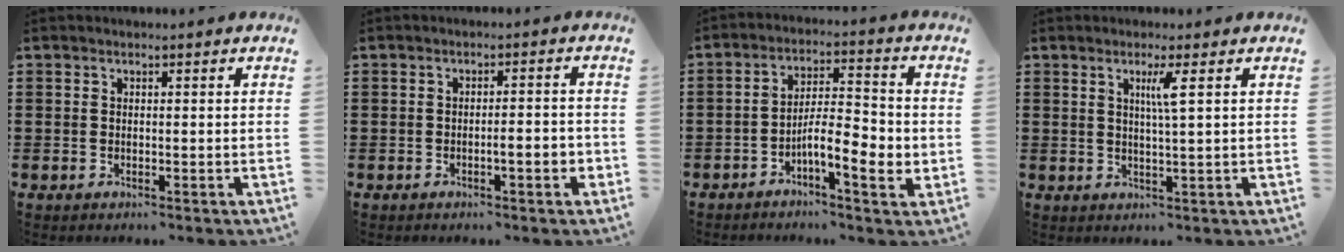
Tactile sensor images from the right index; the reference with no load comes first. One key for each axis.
{"total": 3.1, "fx": -1.1, "fy": 0.4, "fz": 2.8, "tx": -0.047, "ty": 0.002, "tz": -0.021}
{"total": 7.5, "fx": -2.7, "fy": 2.0, "fz": 6.7, "tx": -0.105, "ty": 0.000, "tz": -0.049}
{"total": 2.9, "fx": 1.0, "fy": -0.6, "fz": 2.7, "tx": -0.054, "ty": -0.008, "tz": 0.014}